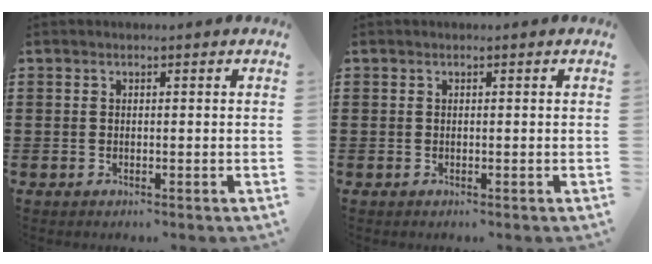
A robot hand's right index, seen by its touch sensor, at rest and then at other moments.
{"total": 0.0}